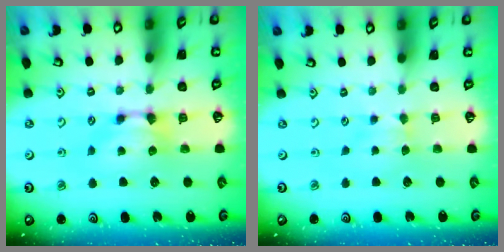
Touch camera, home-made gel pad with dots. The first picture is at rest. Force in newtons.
{"total": 2.0, "press": 1.9, "slide": 0.5}